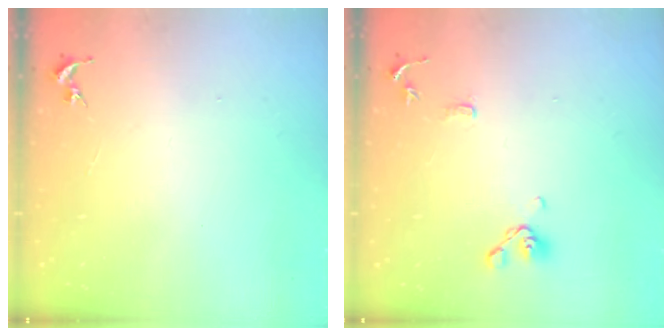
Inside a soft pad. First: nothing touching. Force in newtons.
{"total": 10.5, "press": 10.4, "slide": 1.9}